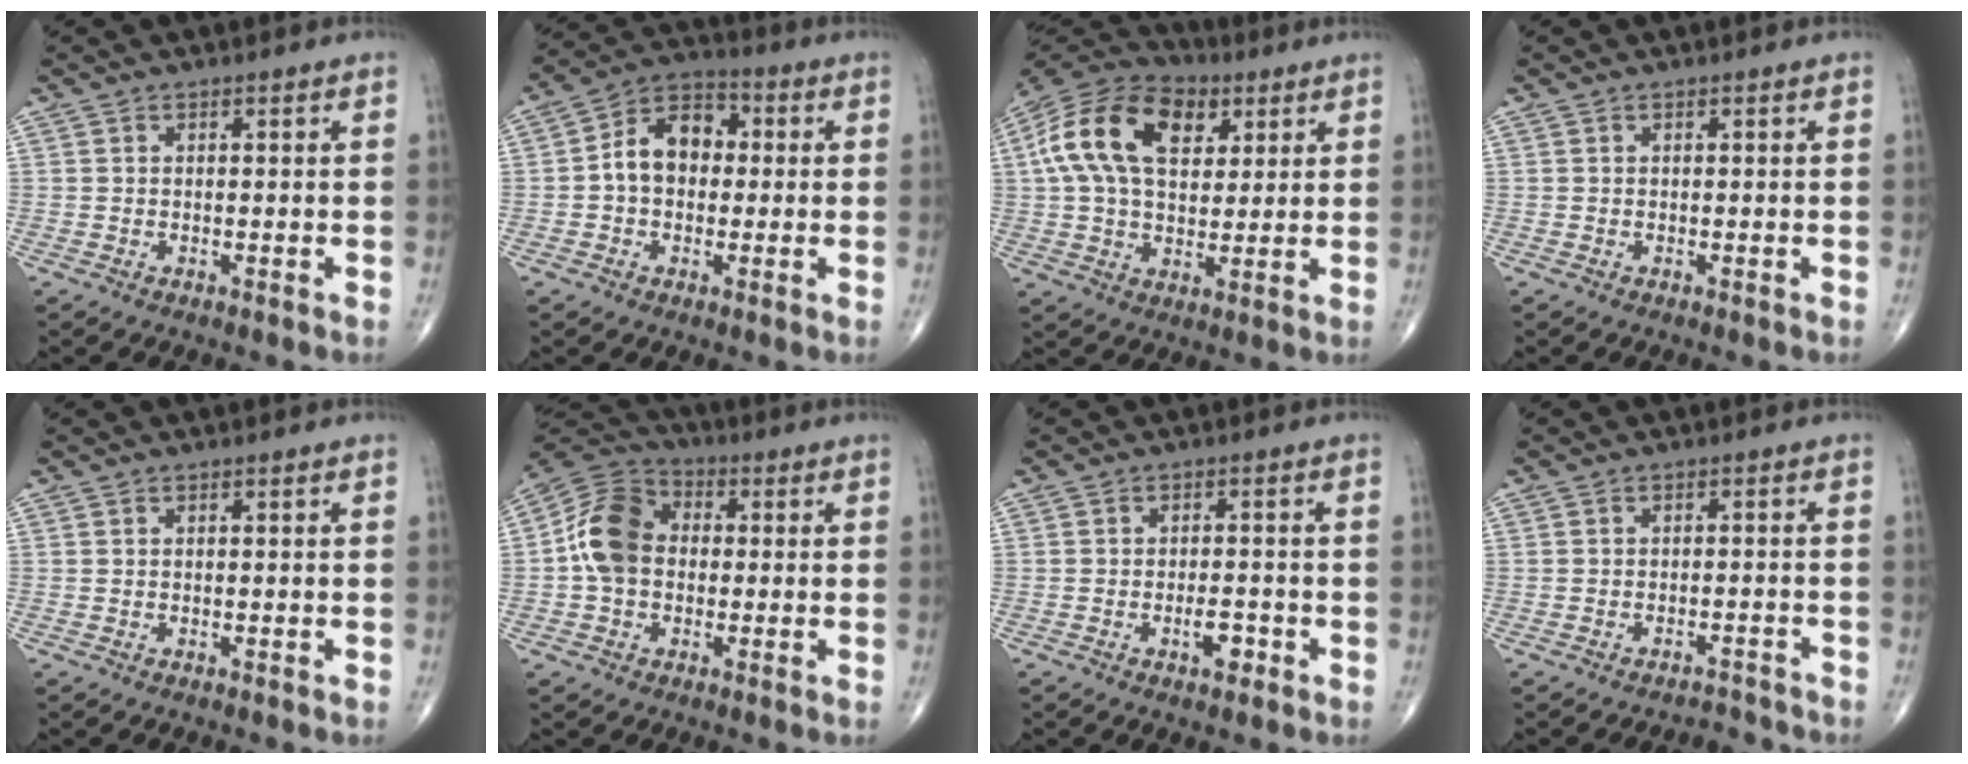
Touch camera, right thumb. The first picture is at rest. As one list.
[{"total": 8.5, "force": [0.2, 6.0, 6.0], "torque": [-0.087, 0.028, -0.008]}, {"total": 19.1, "force": [5.9, 11.9, 13.8], "torque": [-0.245, 0.008, 0.093]}, {"total": 0.0}, {"total": 0.0}, {"total": 11.1, "force": [-0.1, 8.5, 7.2], "torque": [-0.127, 0.032, -0.015]}, {"total": 3.3, "force": [-1.5, 1.5, 2.6], "torque": [-0.031, 0.007, -0.025]}, {"total": 3.1, "force": [-3.0, 0.6, -0.4], "torque": [0.000, 0.024, -0.041]}]